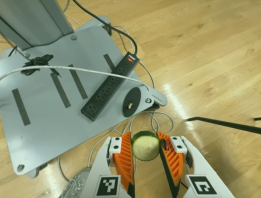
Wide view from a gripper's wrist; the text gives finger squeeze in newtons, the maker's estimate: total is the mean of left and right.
{"total": 7.9, "left": 7.7, "right": 8.1}